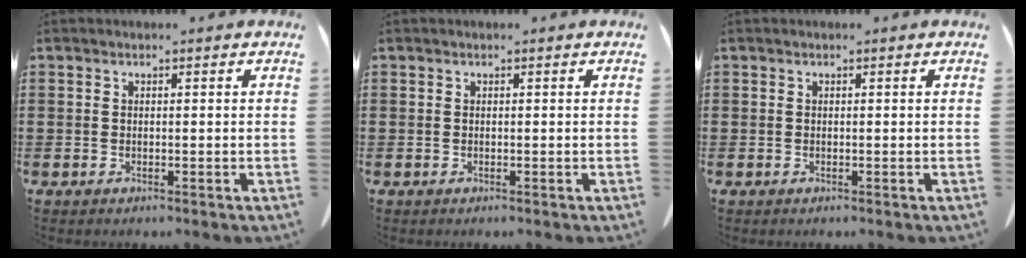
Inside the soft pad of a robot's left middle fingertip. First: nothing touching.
{"total": 0.0}
{"total": 0.0}